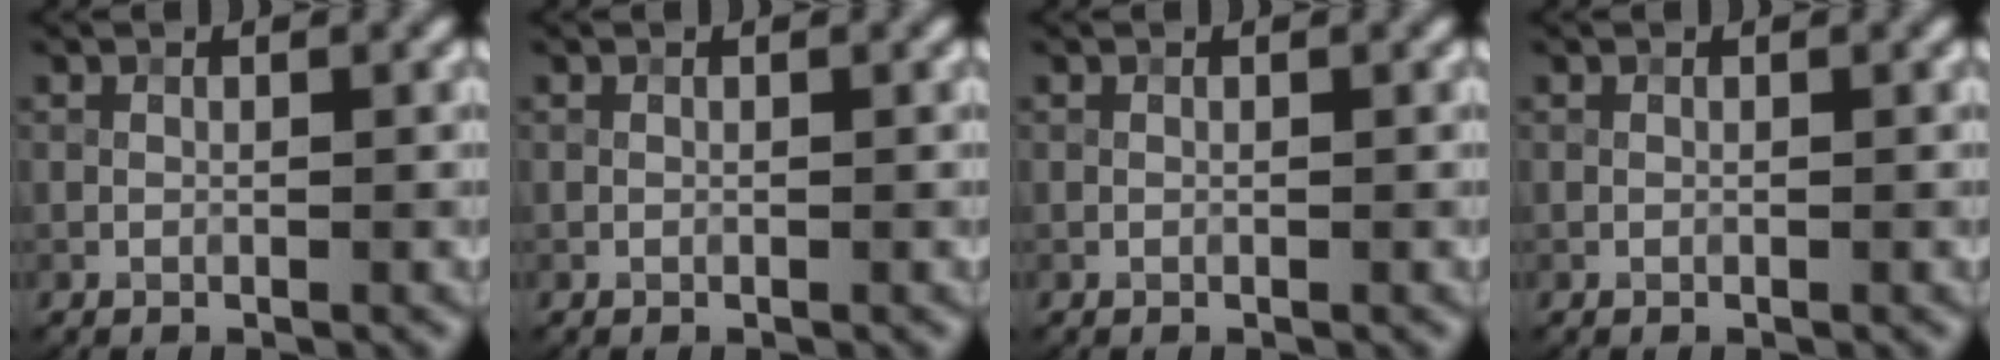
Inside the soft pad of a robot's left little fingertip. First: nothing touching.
{"total": 0.0}
{"total": 0.0}
{"total": 0.0}